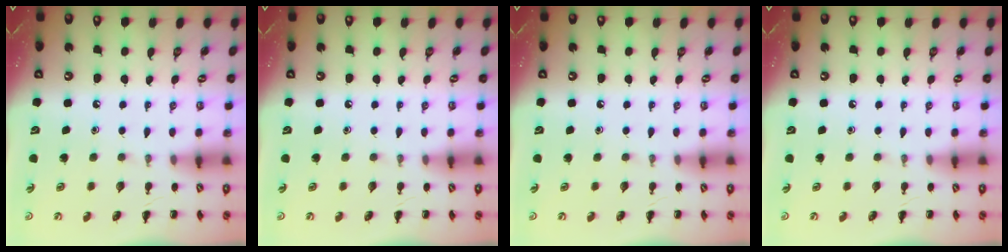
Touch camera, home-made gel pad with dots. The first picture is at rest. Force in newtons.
{"total": 0.0}
{"total": 0.0}
{"total": 0.0}